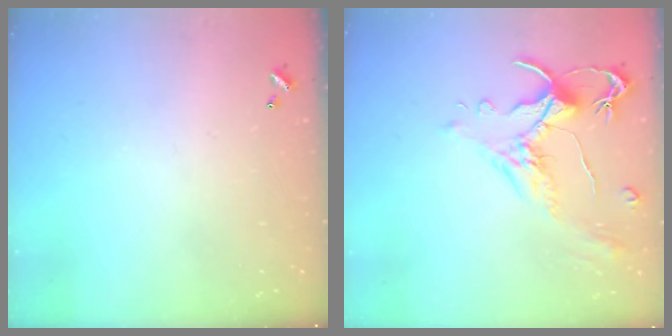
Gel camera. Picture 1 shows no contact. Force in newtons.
{"total": 1.5, "press": 1.0, "slide": 1.1}